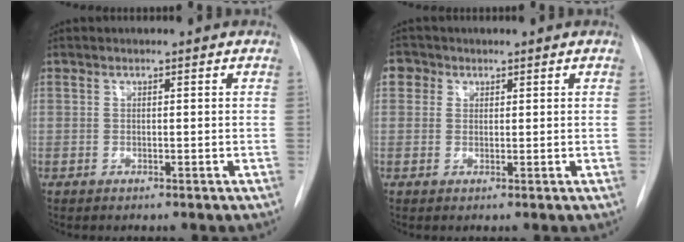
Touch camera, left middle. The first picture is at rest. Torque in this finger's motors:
{"motor_torque": [0.45, -0.48, 0.03, 0.00]}